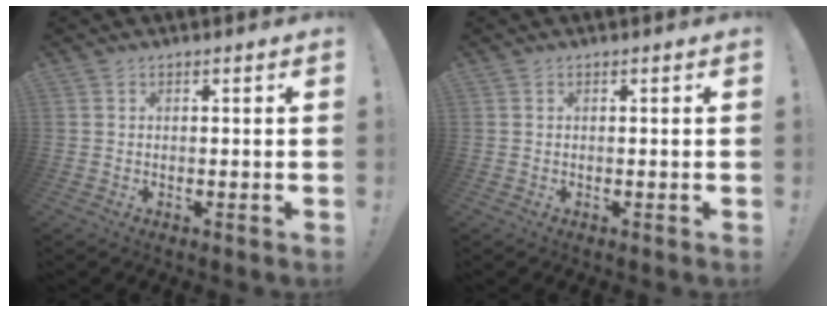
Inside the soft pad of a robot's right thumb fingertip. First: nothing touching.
{"total": 0.0}